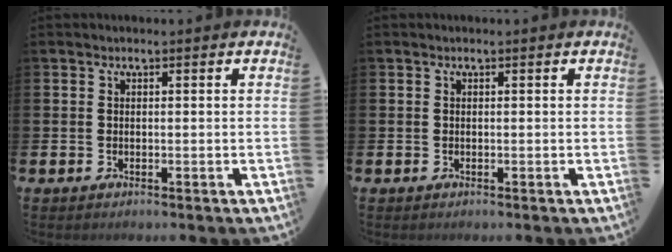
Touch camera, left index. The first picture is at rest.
{"total": 0.0}